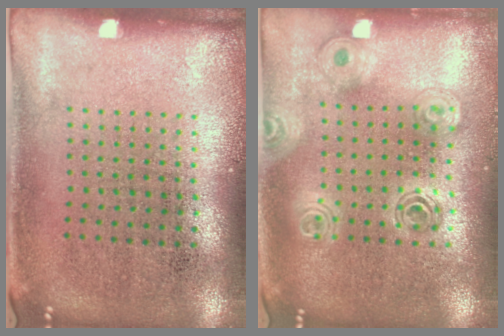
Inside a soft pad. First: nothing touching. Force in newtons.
{"total": 1.7, "press": 1.5, "slide": 0.8}